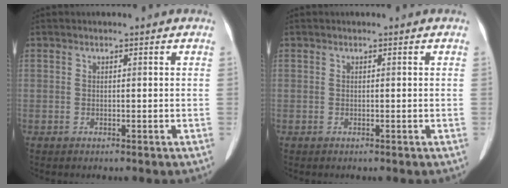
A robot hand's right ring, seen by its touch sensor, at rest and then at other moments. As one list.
[{"total": 0.0}]